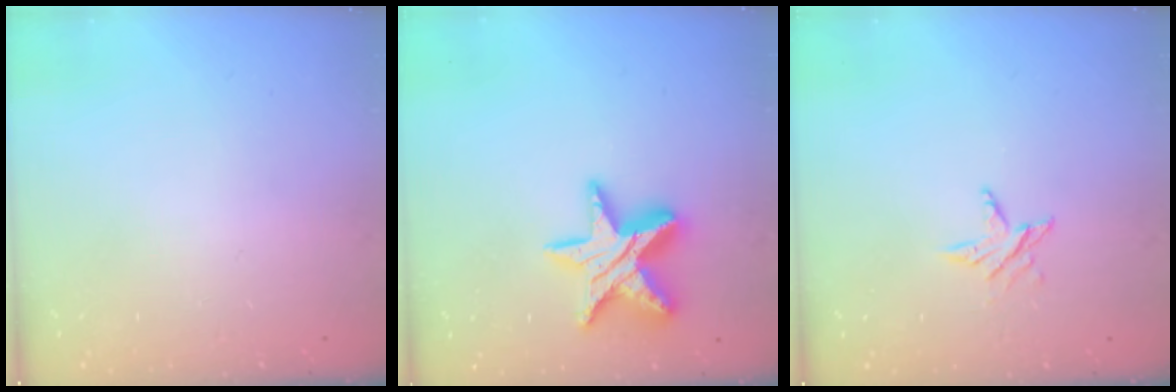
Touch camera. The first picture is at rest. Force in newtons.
{"total": 16.3, "press": 16.3, "slide": 0.9}
{"total": 3.9, "press": 3.9, "slide": 0.5}